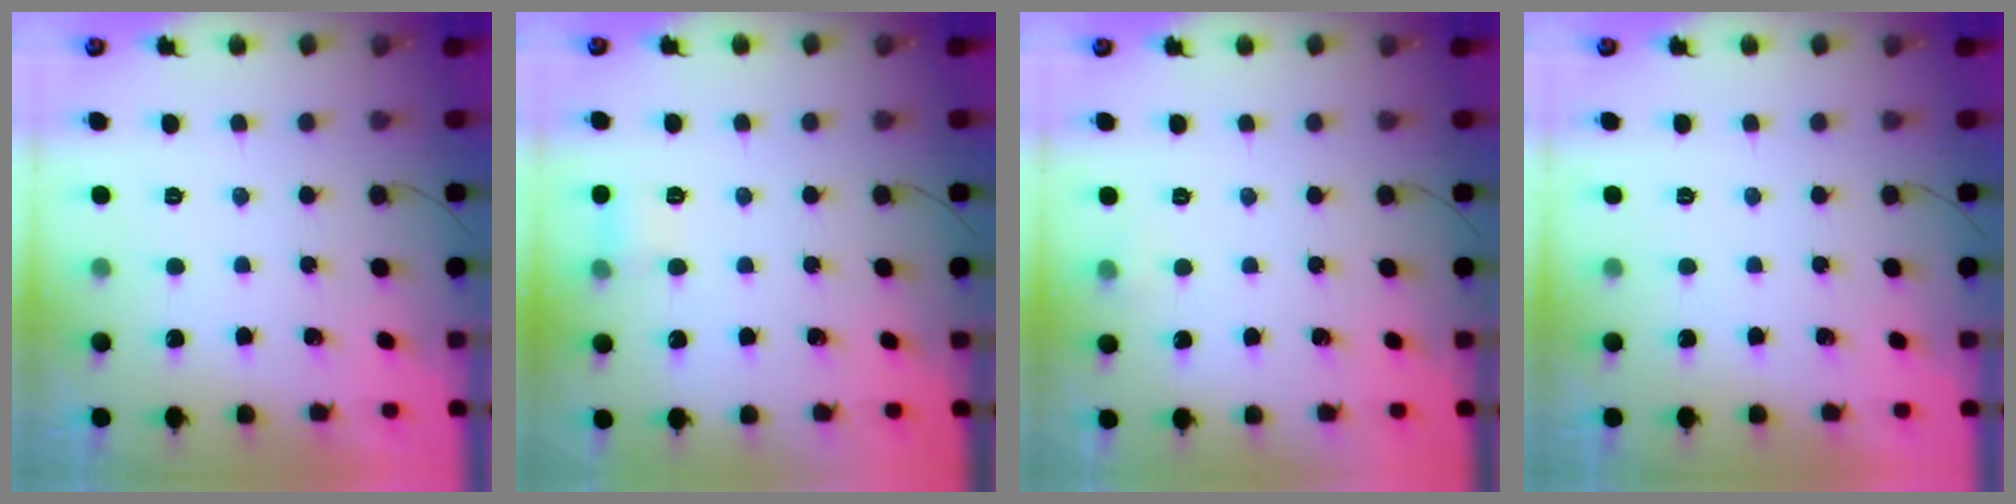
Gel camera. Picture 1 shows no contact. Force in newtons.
{"total": 5.1, "press": 4.9, "slide": 1.4}
{"total": 3.1, "press": 2.8, "slide": 1.4}
{"total": 0.0}